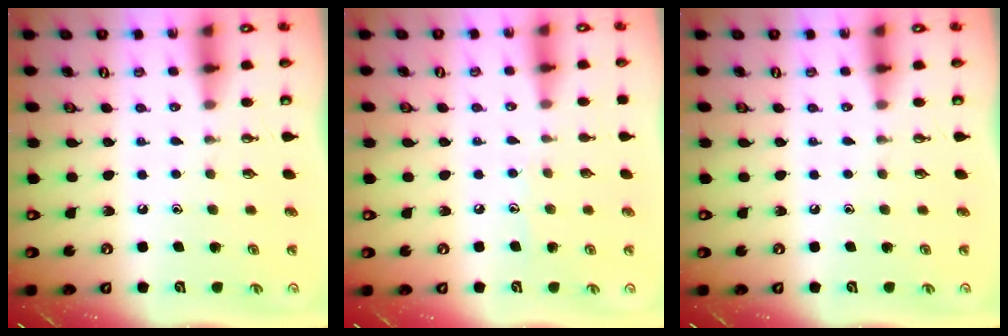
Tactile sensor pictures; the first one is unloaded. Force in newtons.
{"total": 5.2, "press": 5.1, "slide": 0.5}
{"total": 0.0}